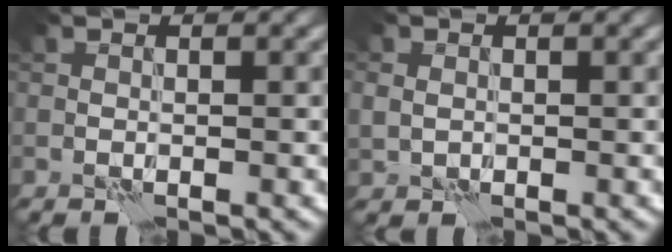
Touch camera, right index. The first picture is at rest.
{"total": 1.6, "force": [0.1, 1.4, 0.8], "torque": [-0.017, 0.001, 0.002]}